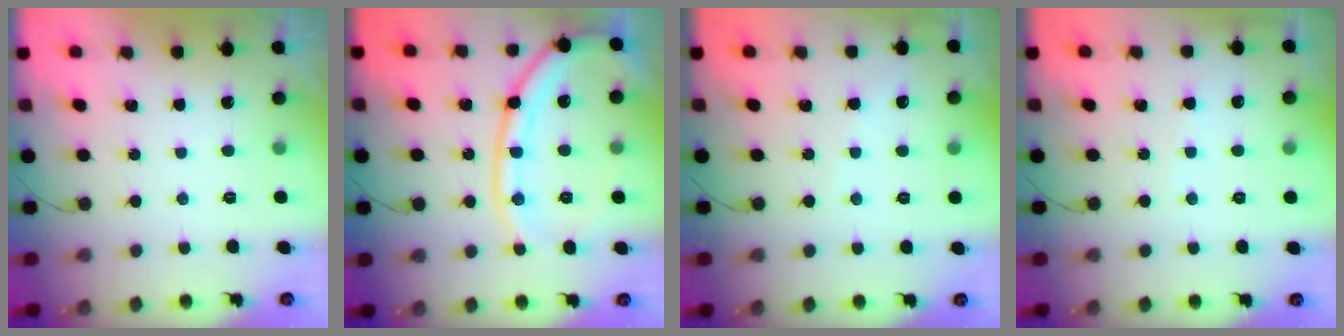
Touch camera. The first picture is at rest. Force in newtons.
{"total": 16.4, "press": 16.4, "slide": 1.6}
{"total": 2.7, "press": 2.6, "slide": 0.4}
{"total": 2.5, "press": 2.5, "slide": 0.3}